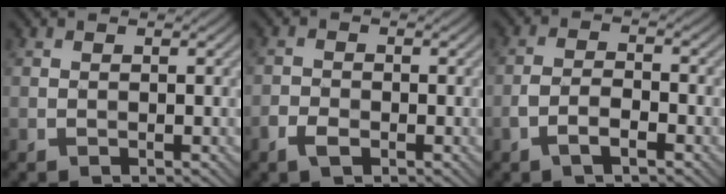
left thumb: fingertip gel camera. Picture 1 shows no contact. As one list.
[{"total": 2.3, "force": [-1.4, 1.2, 1.4], "torque": [-0.032, -0.003, -0.031]}, {"total": 3.5, "force": [-2.1, 1.1, 2.5], "torque": [-0.056, 0.003, -0.045]}]